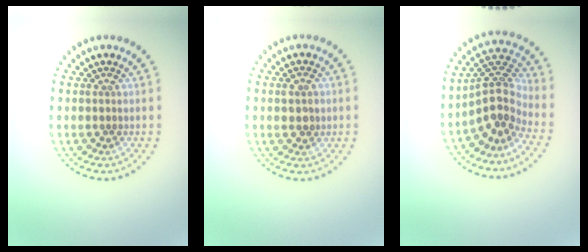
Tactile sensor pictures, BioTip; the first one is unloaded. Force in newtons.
{"total": 1.8, "press": 1.8, "slide": 0.2}
{"total": 4.1, "press": 3.1, "slide": 2.7}